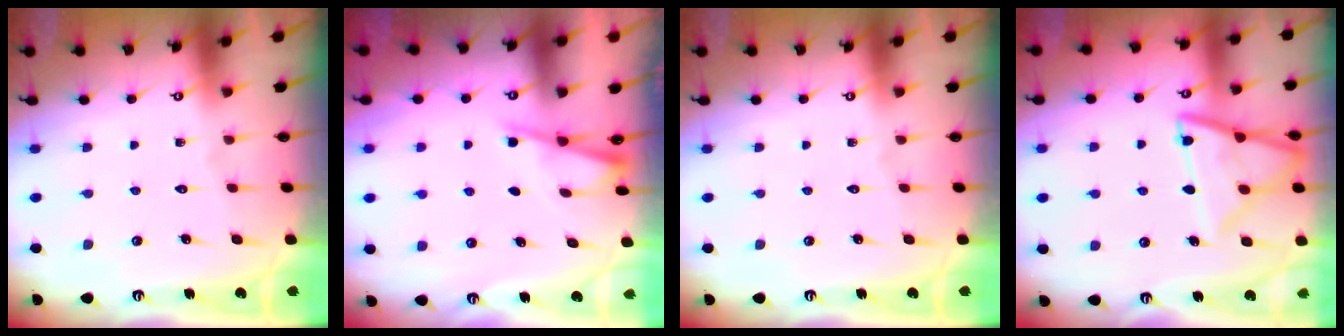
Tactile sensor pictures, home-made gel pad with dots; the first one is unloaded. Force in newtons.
{"total": 1.6, "press": 1.6, "slide": 0.2}
{"total": 0.0}
{"total": 14.2, "press": 14.1, "slide": 1.4}